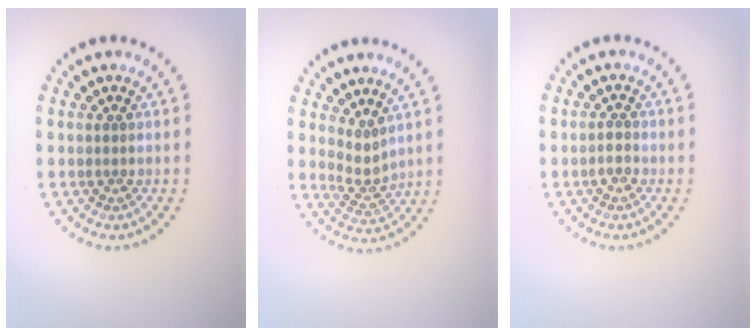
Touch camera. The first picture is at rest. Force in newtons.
{"total": 2.2, "press": 1.5, "slide": 1.6}
{"total": 1.1, "press": 1.0, "slide": 0.6}